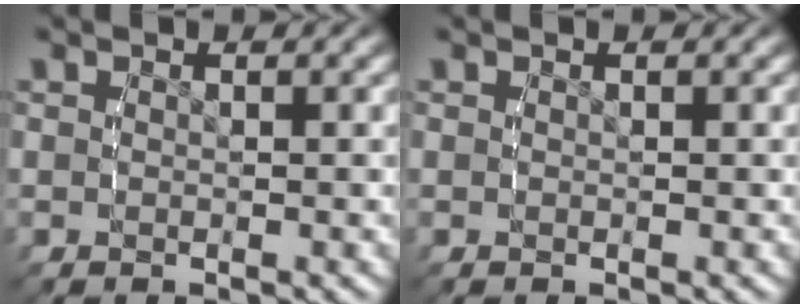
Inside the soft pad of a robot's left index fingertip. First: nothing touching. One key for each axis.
{"total": 0.0}